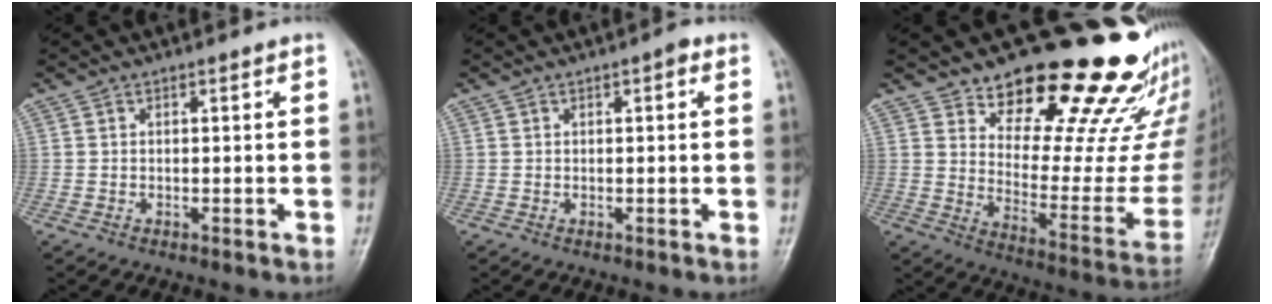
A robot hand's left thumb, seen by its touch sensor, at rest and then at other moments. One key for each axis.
{"total": 1.2, "fx": 0.4, "fy": 0.6, "fz": 1.0, "tx": -0.009, "ty": 0.002, "tz": 0.002}
{"total": 25.6, "fx": 20.9, "fy": 8.1, "fz": 12.3, "tx": -0.120, "ty": -0.166, "tz": 0.281}